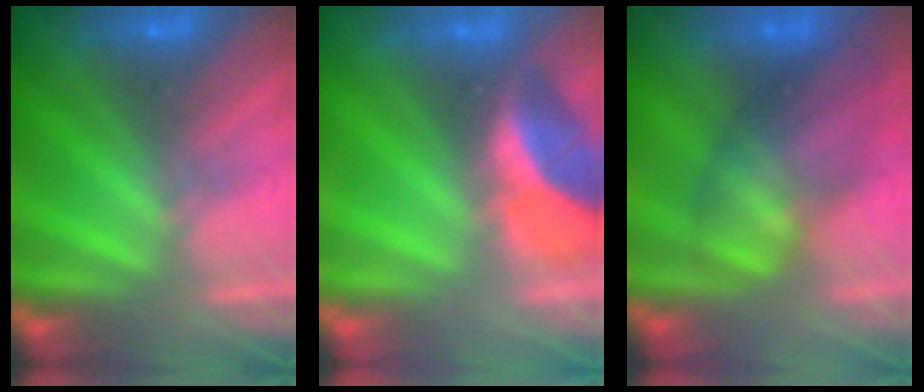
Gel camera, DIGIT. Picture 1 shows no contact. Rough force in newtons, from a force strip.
{"total": 2.6}
{"total": 7.7}